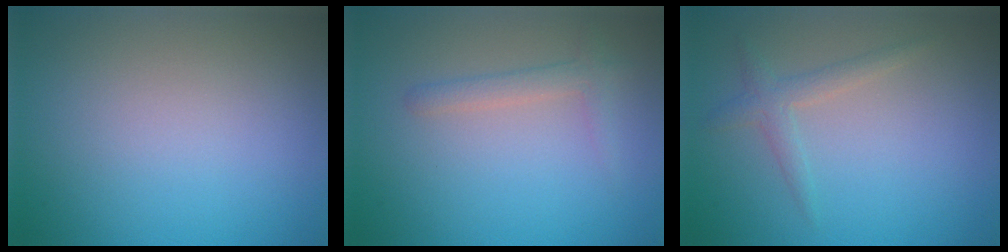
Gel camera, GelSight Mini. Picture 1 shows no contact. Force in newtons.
{"total": 1.7, "press": 1.7, "slide": 0.1}
{"total": 1.7, "press": 1.7, "slide": 0.1}